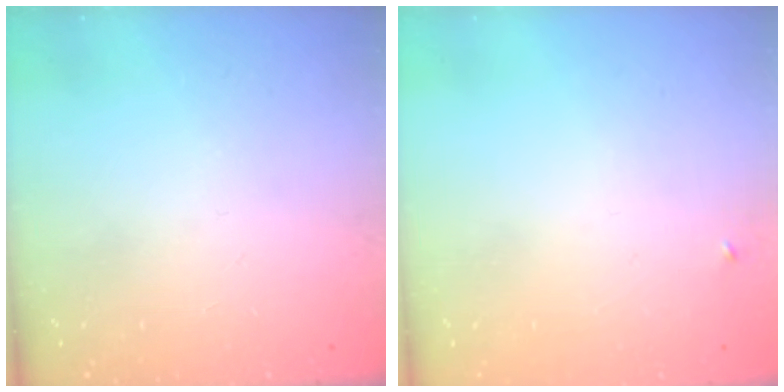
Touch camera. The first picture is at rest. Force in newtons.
{"total": 2.3, "press": 2.3, "slide": 0.2}